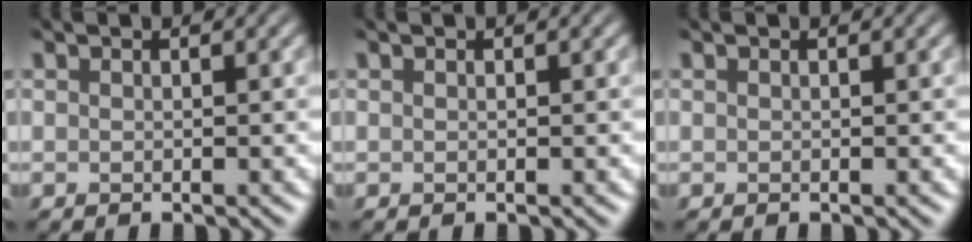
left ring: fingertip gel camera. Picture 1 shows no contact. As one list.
[{"total": 0.0}, {"total": 0.0}]